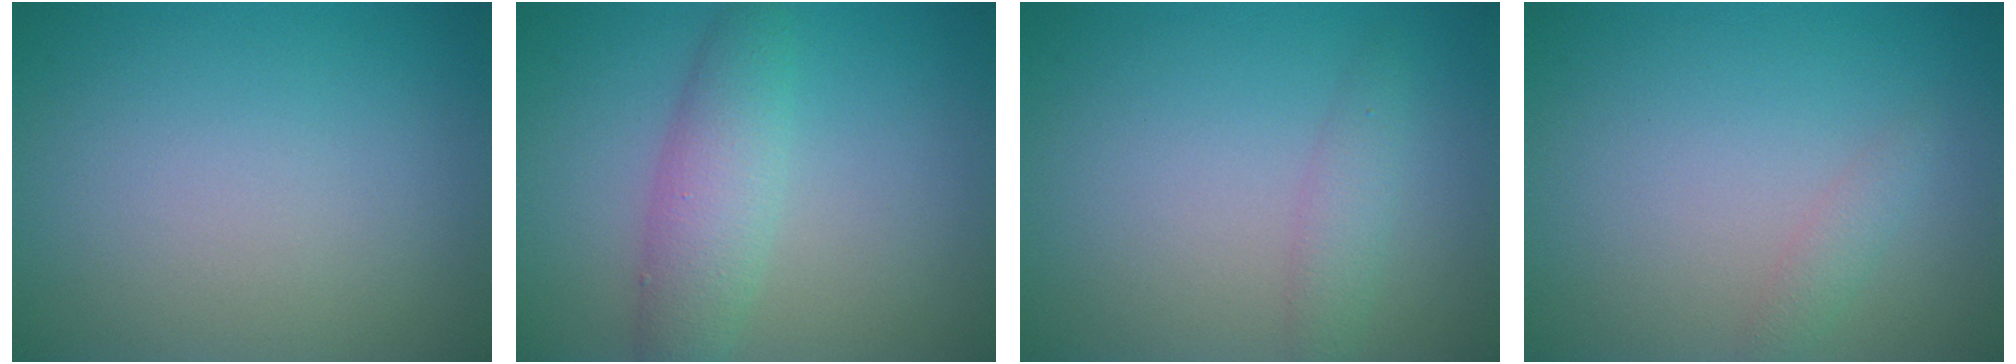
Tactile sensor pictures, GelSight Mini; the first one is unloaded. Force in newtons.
{"total": 3.9, "press": 3.9, "slide": 0.0}
{"total": 1.7, "press": 1.7, "slide": 0.1}
{"total": 1.2, "press": 1.2, "slide": 0.1}